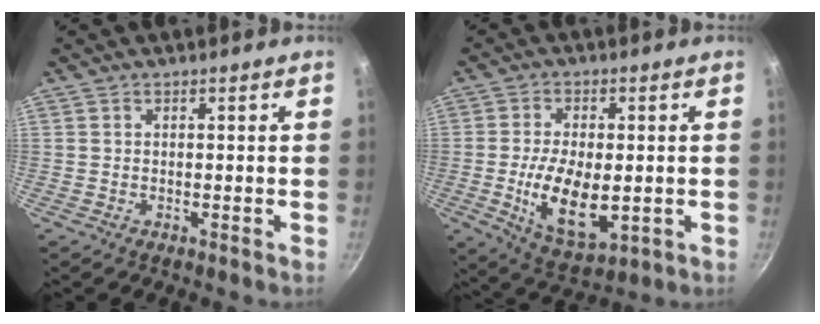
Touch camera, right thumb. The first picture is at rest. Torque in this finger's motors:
{"motor_torque": [-0.44, 1.02, 1.27, -0.29, 0.13]}